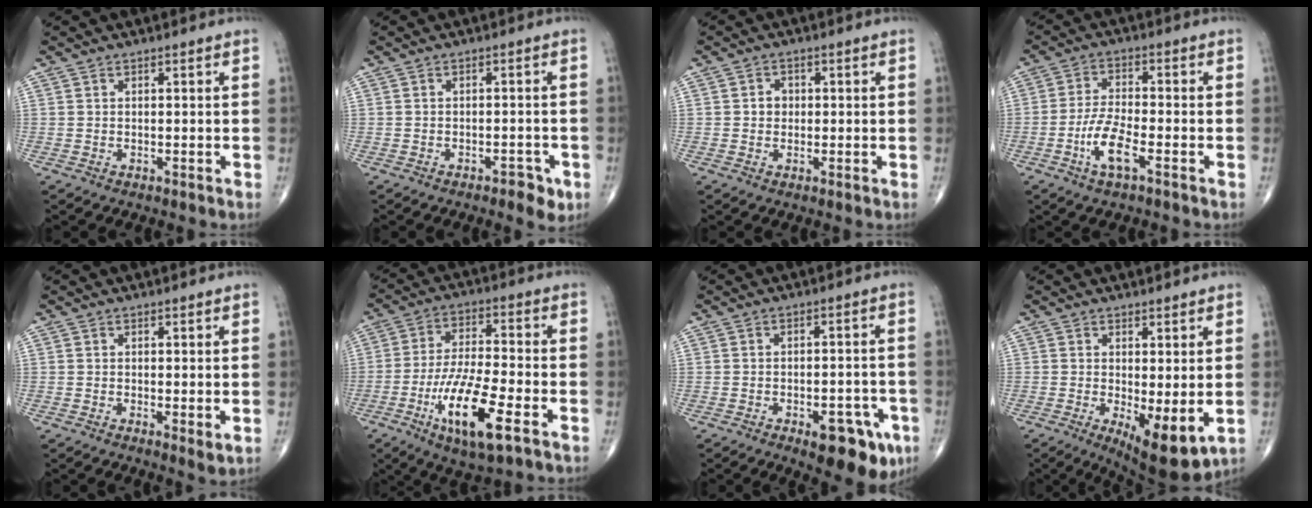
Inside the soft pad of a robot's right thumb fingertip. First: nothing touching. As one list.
[{"total": 3.4, "force": [-1.8, 1.6, 2.4], "torque": [-0.021, 0.007, -0.022]}, {"total": 2.3, "force": [0.1, 2.0, 1.0], "torque": [-0.003, 0.005, -0.001]}, {"total": 7.2, "force": [-3.1, 2.1, 6.1], "torque": [-0.129, 0.014, -0.059]}, {"total": 2.2, "force": [0.0, 0.6, 2.1], "torque": [-0.036, -0.011, -0.001]}, {"total": 14.7, "force": [-6.1, 3.7, 12.8], "torque": [-0.244, 0.011, -0.106]}, {"total": 10.8, "force": [-5.2, 4.8, 8.2], "torque": [-0.076, 0.020, -0.060]}, {"total": 9.1, "force": [-1.4, 3.1, 8.4], "torque": [-0.124, -0.026, -0.012]}]